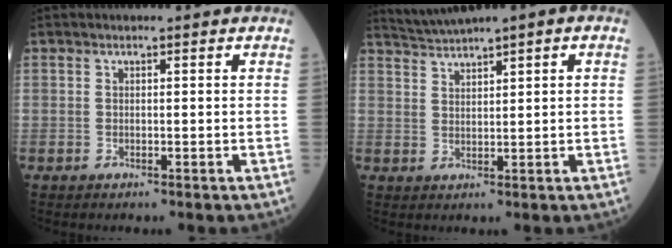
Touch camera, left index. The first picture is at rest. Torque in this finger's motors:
{"motor_torque": [1.07, -1.07, 0.19, 0.07]}